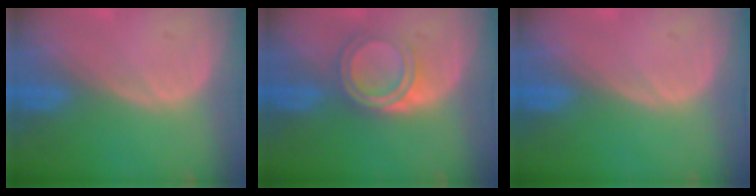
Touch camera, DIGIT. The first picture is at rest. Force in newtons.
{"total": 4.8, "press": 4.7, "slide": 1.1}
{"total": 0.0}